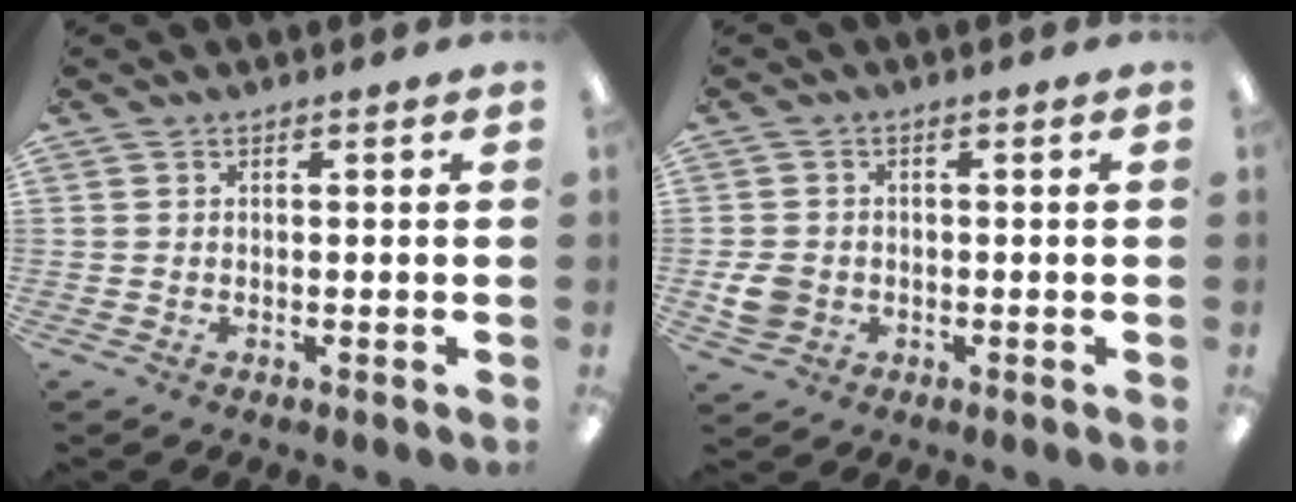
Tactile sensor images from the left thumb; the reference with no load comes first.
{"total": 4.8, "force": [-0.9, 4.2, 2.3], "torque": [-0.044, 0.000, -0.016]}